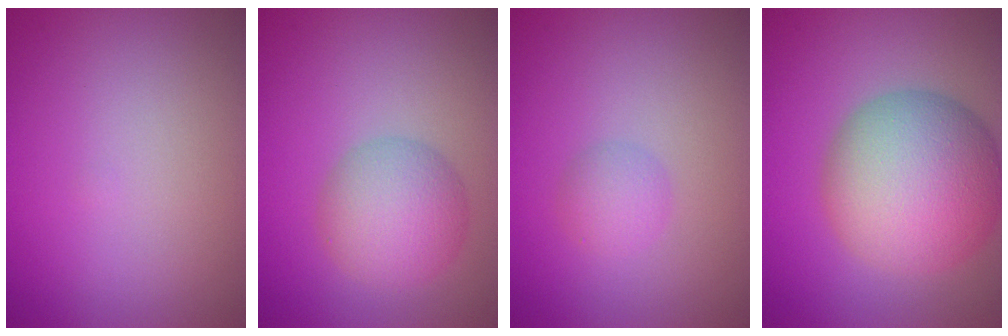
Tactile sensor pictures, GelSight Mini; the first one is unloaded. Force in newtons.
{"total": 4.8, "press": 4.8, "slide": 0.2}
{"total": 1.7, "press": 1.7, "slide": 0.0}
{"total": 10.4, "press": 10.4, "slide": 0.2}